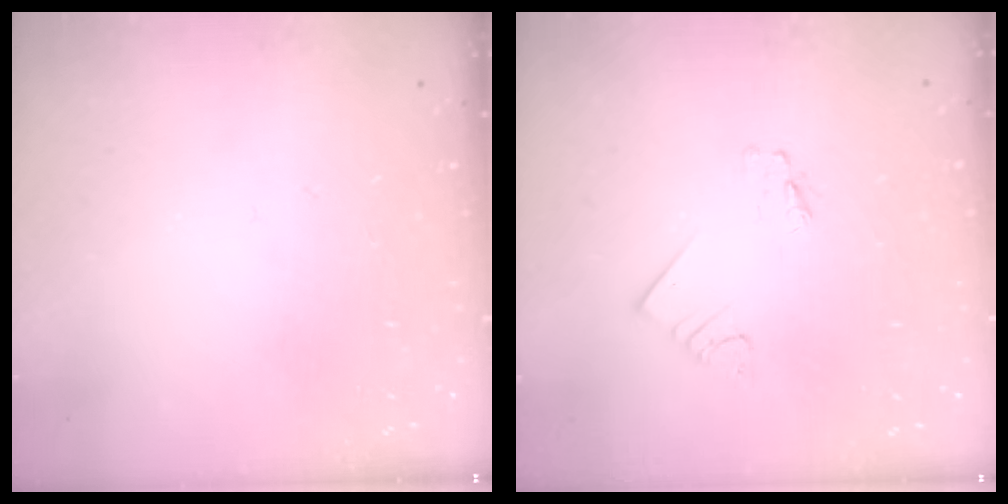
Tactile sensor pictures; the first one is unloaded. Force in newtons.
{"total": 1.2, "press": 1.2, "slide": 0.1}